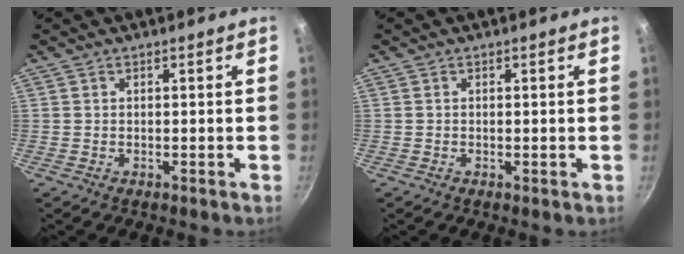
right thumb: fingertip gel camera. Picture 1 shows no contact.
{"total": 0.0}